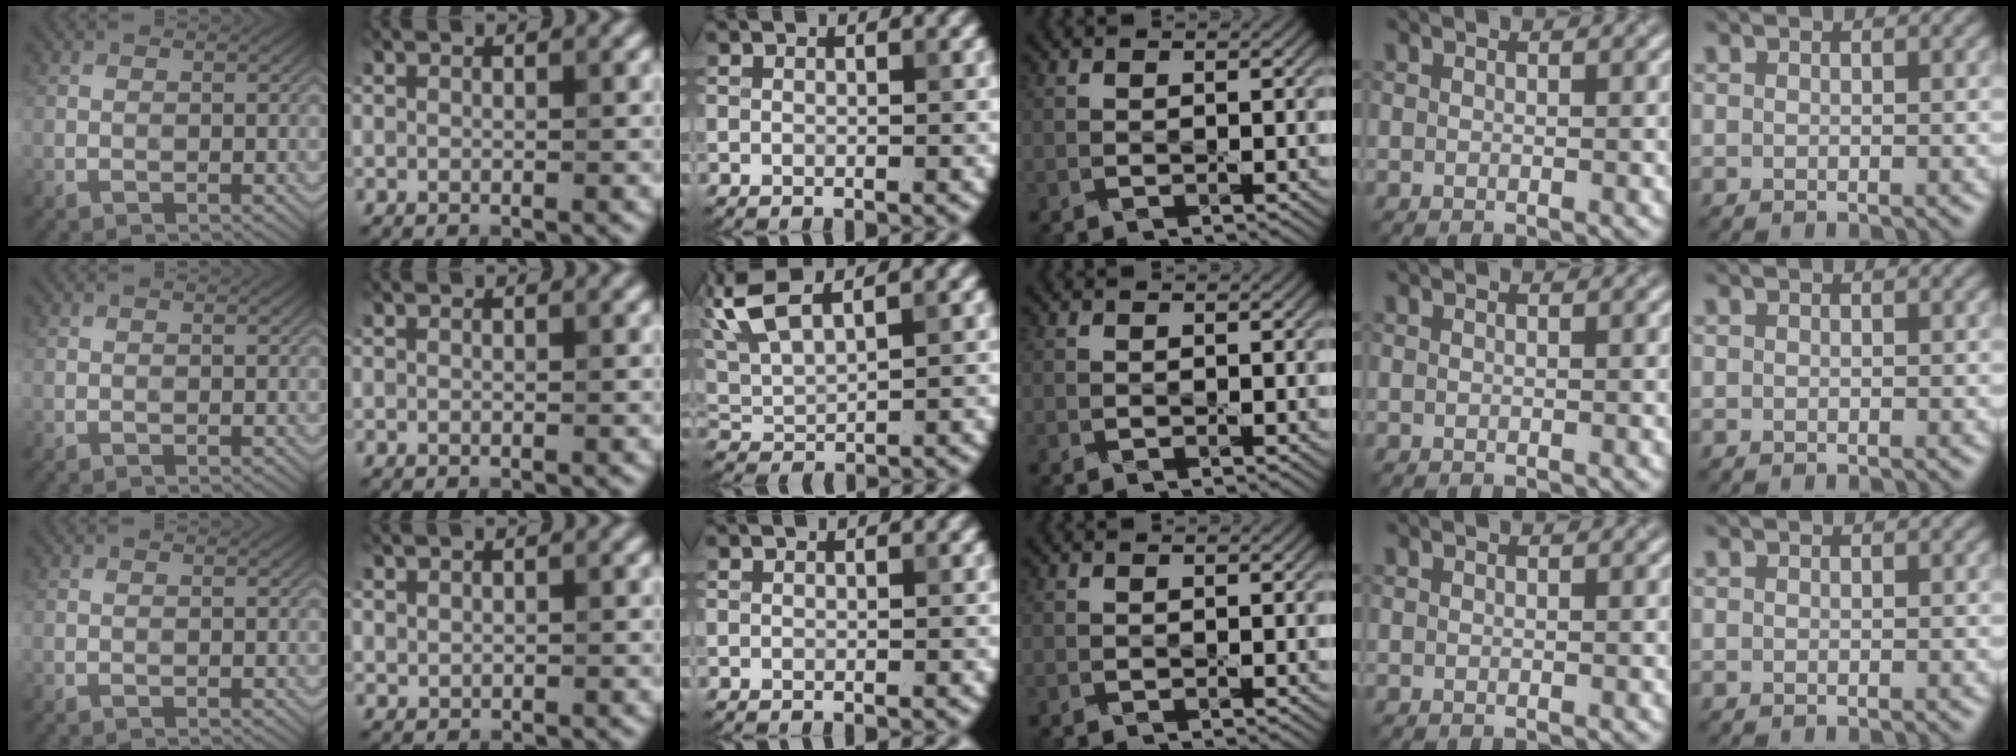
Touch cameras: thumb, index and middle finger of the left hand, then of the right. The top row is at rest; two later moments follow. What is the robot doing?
{"motion": "press", "object": "mouse"}